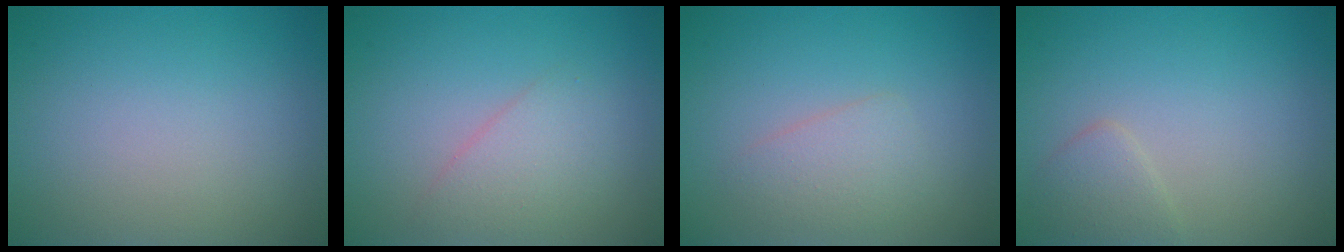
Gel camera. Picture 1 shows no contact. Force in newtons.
{"total": 2.3, "press": 2.3, "slide": 0.2}
{"total": 2.1, "press": 2.1, "slide": 0.0}
{"total": 1.6, "press": 1.6, "slide": 0.1}